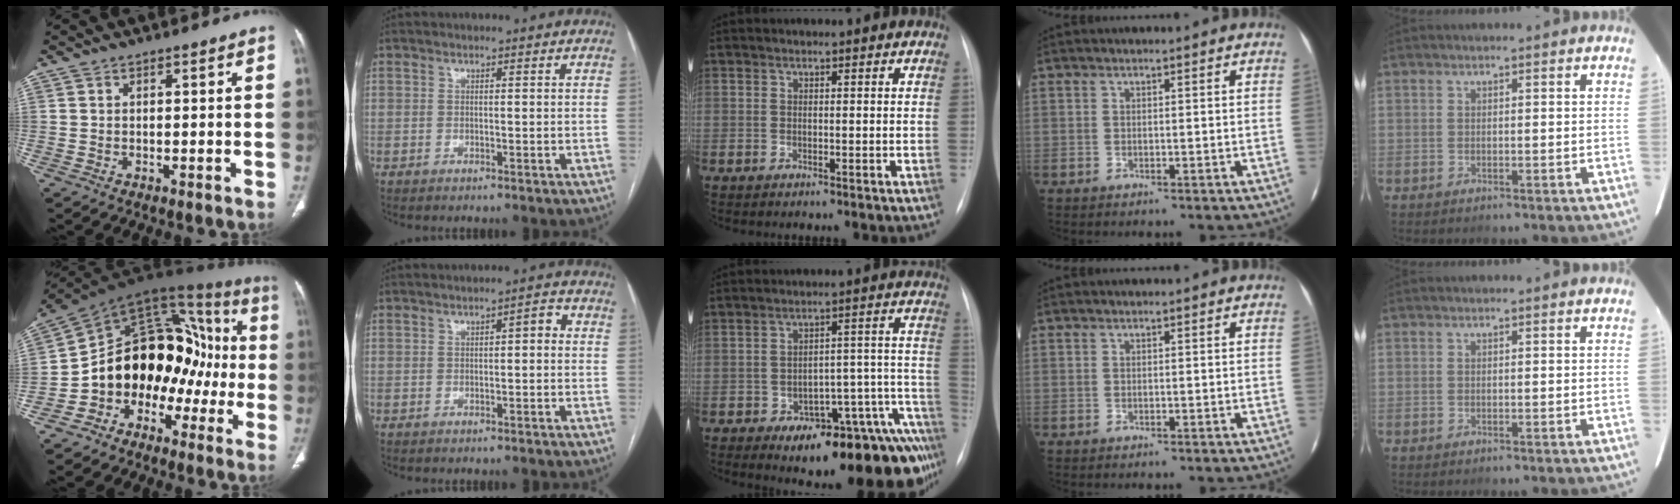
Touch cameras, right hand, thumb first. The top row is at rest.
{"thumb": {"total": 20.7, "force": [-4.6, 14.7, 13.9], "torque": [-0.145, 0.107, -0.077]}, "index": {"total": 1.9, "force": [0.0, 0.6, 1.8], "torque": [-0.021, 0.011, -0.001]}, "middle": {"total": 19.0, "force": [-12.9, 6.2, 12.5], "torque": [-0.052, 0.065, -0.164]}}